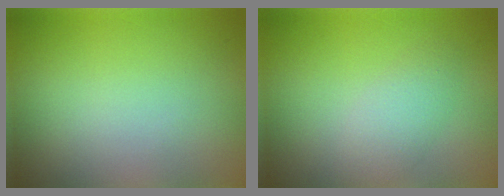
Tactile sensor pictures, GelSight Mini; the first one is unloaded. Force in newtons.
{"total": 2.5, "press": 2.5, "slide": 0.0}